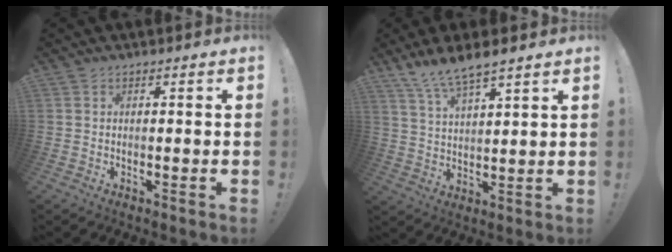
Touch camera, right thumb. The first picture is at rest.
{"total": 7.9, "force": [7.0, 1.2, 3.5], "torque": [-0.075, -0.039, 0.130]}